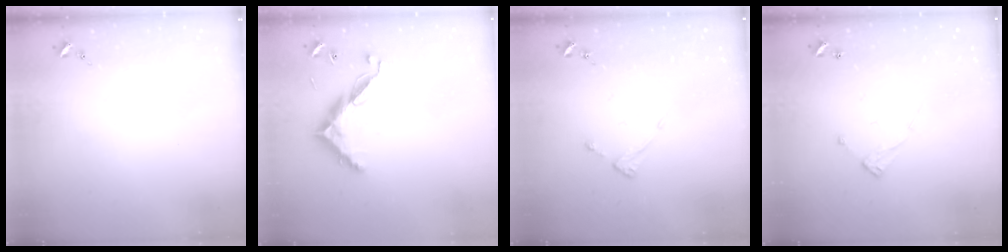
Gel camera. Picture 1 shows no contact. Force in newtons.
{"total": 9.9, "press": 9.9, "slide": 0.4}
{"total": 4.1, "press": 4.0, "slide": 0.4}
{"total": 6.6, "press": 6.6, "slide": 0.1}